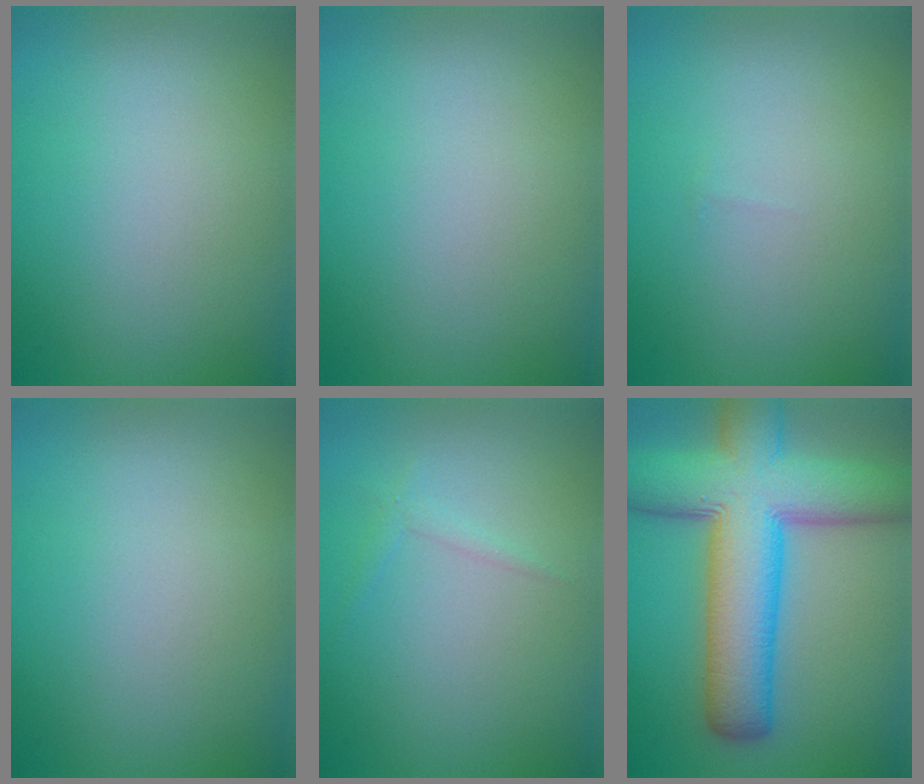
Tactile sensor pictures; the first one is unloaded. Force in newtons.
{"total": 0.0}
{"total": 0.0}
{"total": 0.0}
{"total": 0.9, "press": 0.9, "slide": 0.1}
{"total": 12.9, "press": 12.9, "slide": 0.4}